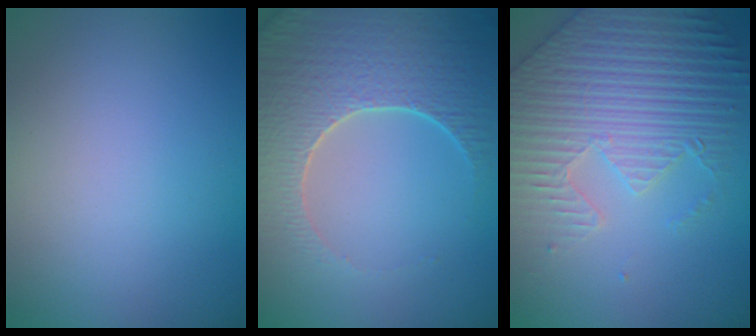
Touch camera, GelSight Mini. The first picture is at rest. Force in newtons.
{"total": 7.3, "press": 5.8, "slide": 4.3}
{"total": 6.6, "press": 5.7, "slide": 3.2}